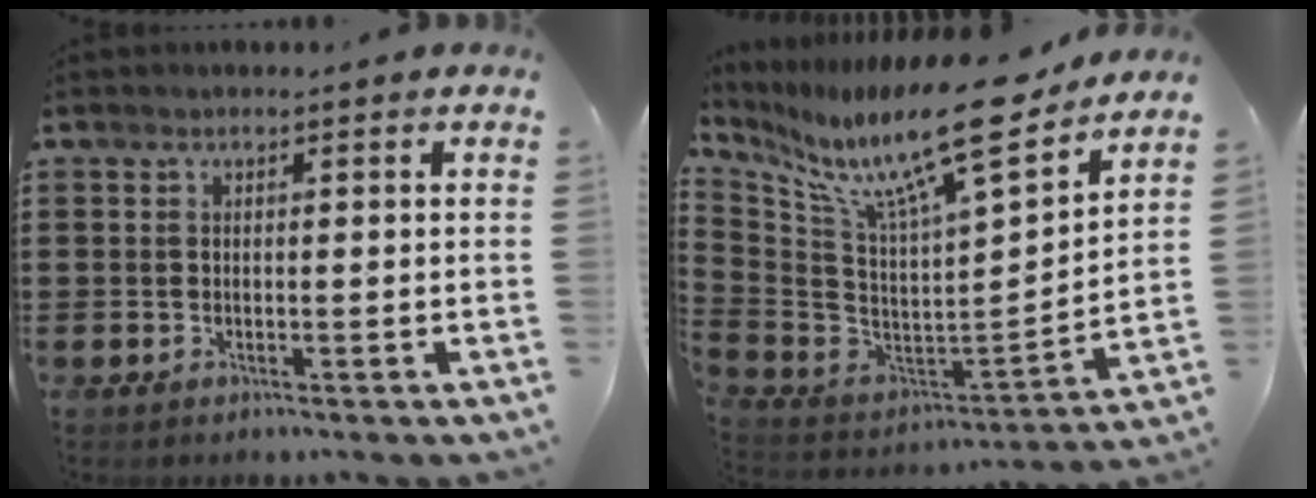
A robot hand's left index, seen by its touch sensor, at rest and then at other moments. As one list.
[{"total": 15.7, "force": [11.9, 1.7, 10.1], "torque": [-0.192, -0.089, 0.191]}]